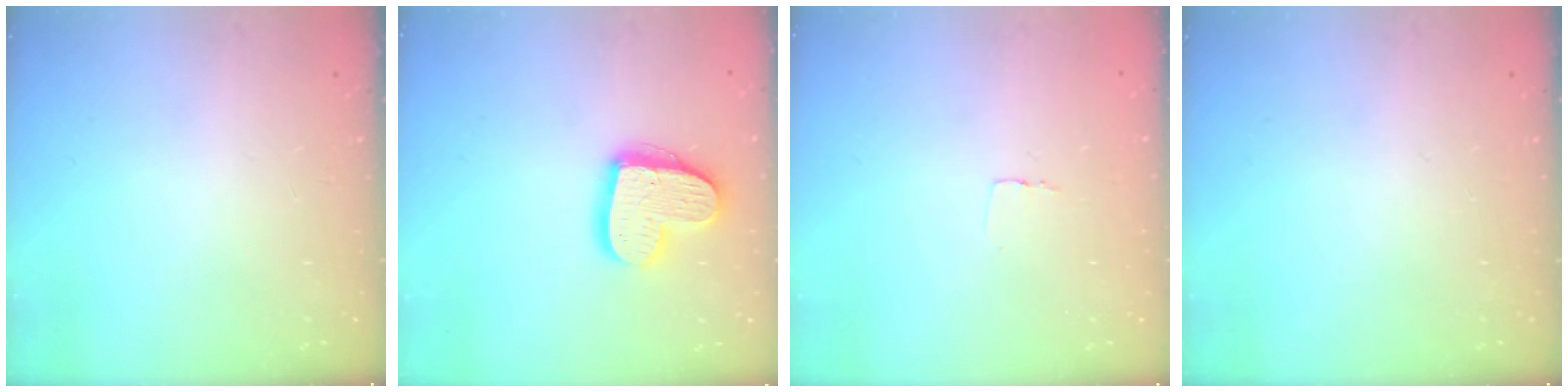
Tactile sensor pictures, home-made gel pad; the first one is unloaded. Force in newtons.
{"total": 16.6, "press": 16.6, "slide": 1.4}
{"total": 2.6, "press": 2.6, "slide": 0.1}
{"total": 0.0}